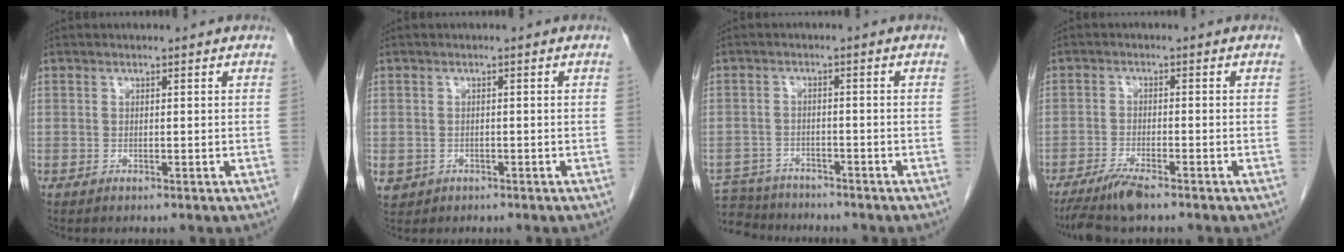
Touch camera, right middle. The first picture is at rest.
{"total": 3.1, "force": [-1.4, 2.7, 0.6], "torque": [-0.010, 0.001, -0.018]}
{"total": 7.5, "force": [-7.1, 2.3, 0.8], "torque": [-0.016, 0.002, -0.117]}
{"total": 5.3, "force": [-4.2, 0.5, 3.3], "torque": [-0.064, -0.014, -0.076]}